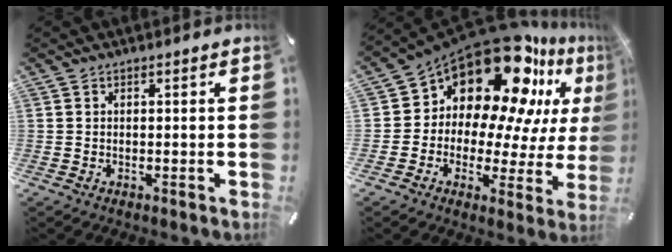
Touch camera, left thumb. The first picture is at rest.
{"total": 20.2, "force": [13.6, 10.7, 10.4], "torque": [-0.183, -0.133, 0.228]}